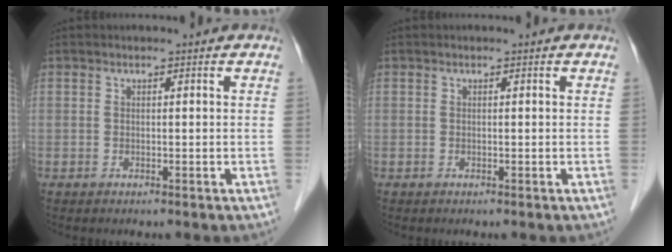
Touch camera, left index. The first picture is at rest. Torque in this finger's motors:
{"motor_torque": [0.26, -0.34, 0.05, 0.00]}